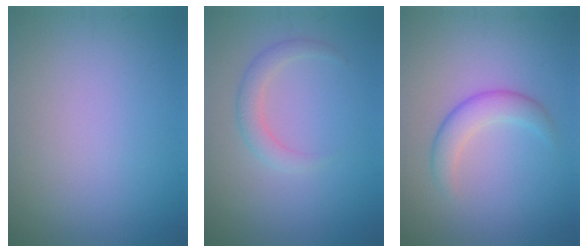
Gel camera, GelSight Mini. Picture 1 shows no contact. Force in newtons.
{"total": 2.1, "press": 2.0, "slide": 0.2}
{"total": 2.8, "press": 2.8, "slide": 0.1}